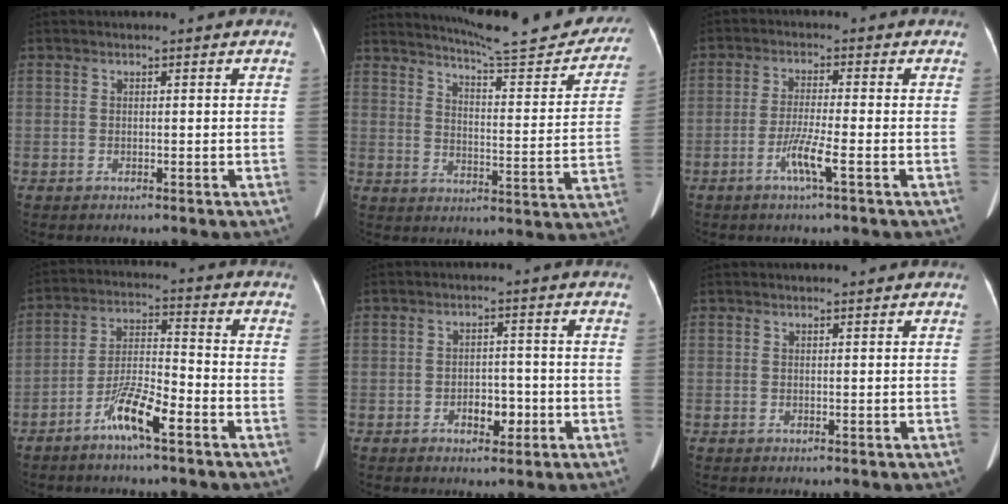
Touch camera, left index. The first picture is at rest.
{"total": 22.2, "force": [20.4, 2.2, 8.4], "torque": [-0.111, -0.066, 0.256]}
{"total": 4.5, "force": [-2.1, -0.5, 4.0], "torque": [-0.082, -0.010, -0.041]}
{"total": 7.7, "force": [-4.8, 0.9, 5.9], "torque": [-0.122, 0.000, -0.091]}
{"total": 3.7, "force": [-1.6, 2.1, 2.6], "torque": [-0.037, 0.005, -0.019]}
{"total": 0.9, "force": [0.8, 0.0, 0.3], "torque": [-0.008, 0.006, 0.014]}